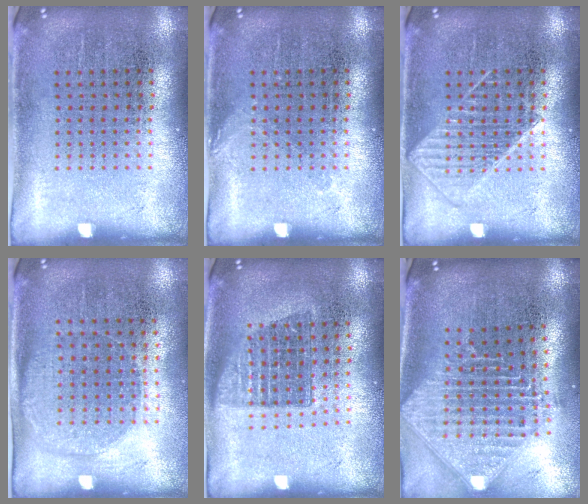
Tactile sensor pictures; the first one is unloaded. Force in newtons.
{"total": 0.6, "press": 0.6, "slide": 0.1}
{"total": 1.7, "press": 1.7, "slide": 0.3}
{"total": 1.3, "press": 1.2, "slide": 0.5}
{"total": 1.4, "press": 1.1, "slide": 0.8}
{"total": 2.4, "press": 1.8, "slide": 1.6}